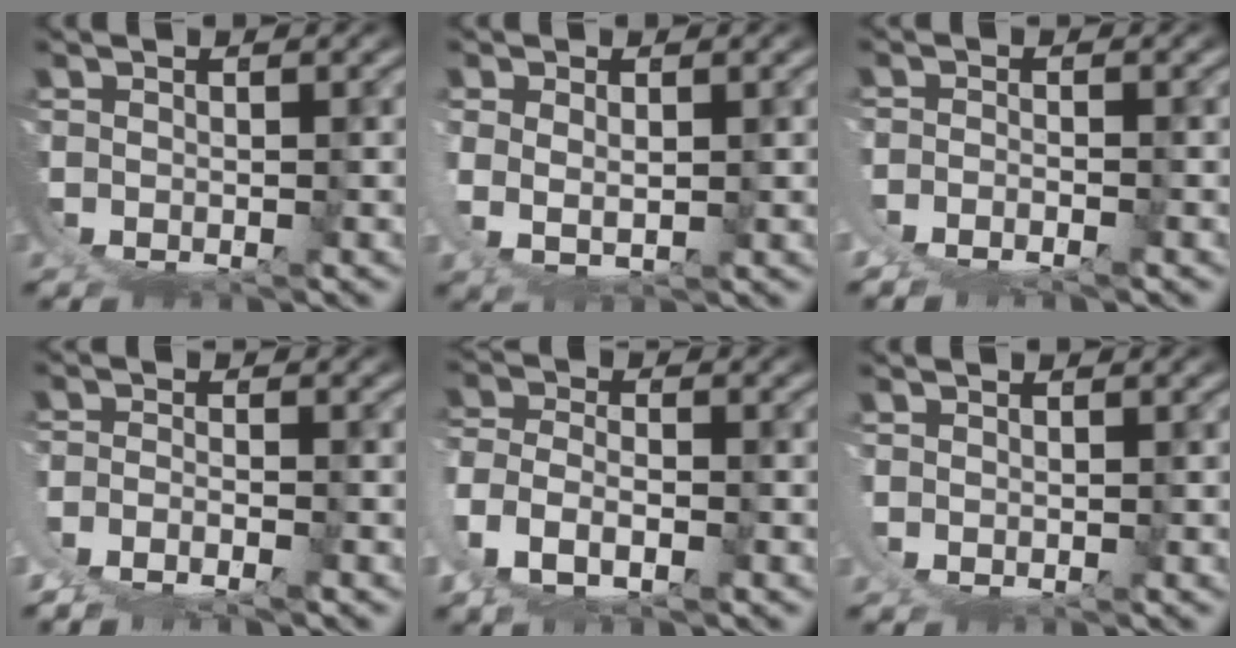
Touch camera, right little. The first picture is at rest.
{"total": 3.3, "force": [1.9, 1.3, 2.4], "torque": [-0.055, -0.009, 0.042]}
{"total": 2.5, "force": [-0.6, 1.9, 1.6], "torque": [-0.030, -0.005, -0.010]}
{"total": 4.7, "force": [-0.8, 3.9, 2.6], "torque": [-0.063, -0.016, -0.013]}
{"total": 6.0, "force": [1.2, 4.5, 3.8], "torque": [-0.105, -0.018, 0.023]}
{"total": 0.7, "force": [0.7, -0.1, -0.1], "torque": [0.001, 0.002, 0.010]}